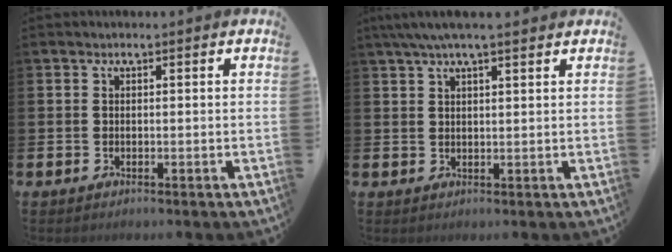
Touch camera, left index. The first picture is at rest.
{"total": 4.6, "force": [3.6, 0.7, 2.8], "torque": [-0.060, 0.000, 0.065]}